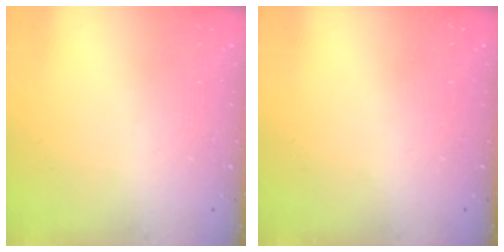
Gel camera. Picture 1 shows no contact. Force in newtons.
{"total": 0.0}